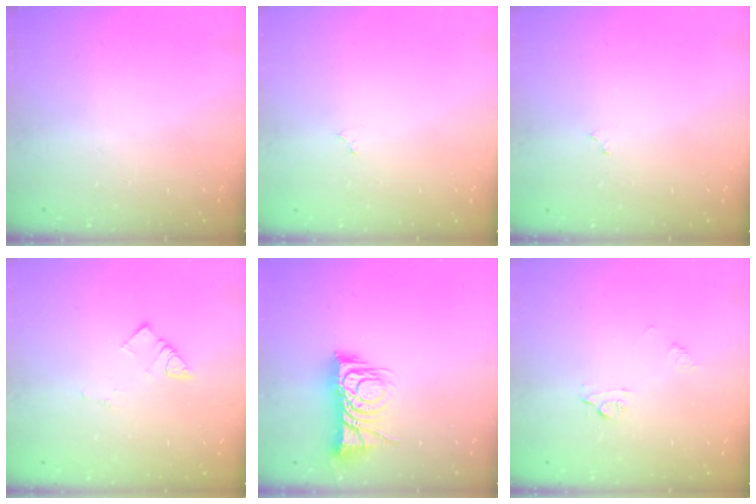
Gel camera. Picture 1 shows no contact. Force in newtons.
{"total": 2.3, "press": 2.3, "slide": 0.2}
{"total": 2.3, "press": 2.3, "slide": 0.2}
{"total": 3.4, "press": 3.4, "slide": 0.3}
{"total": 9.7, "press": 9.7, "slide": 0.6}
{"total": 6.0, "press": 5.9, "slide": 0.5}